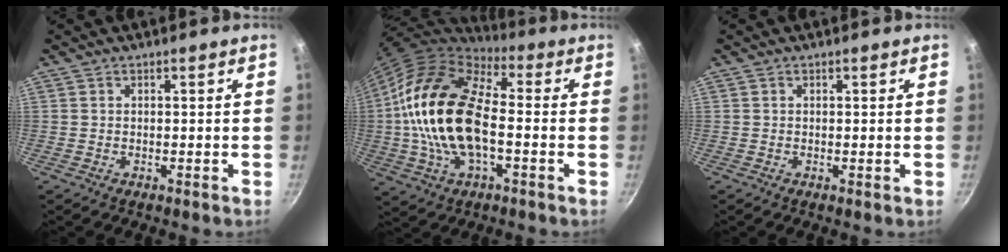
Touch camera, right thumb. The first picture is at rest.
{"total": 21.0, "force": [-1.0, 11.1, 17.8], "torque": [-0.321, 0.025, -0.028]}
{"total": 0.0}